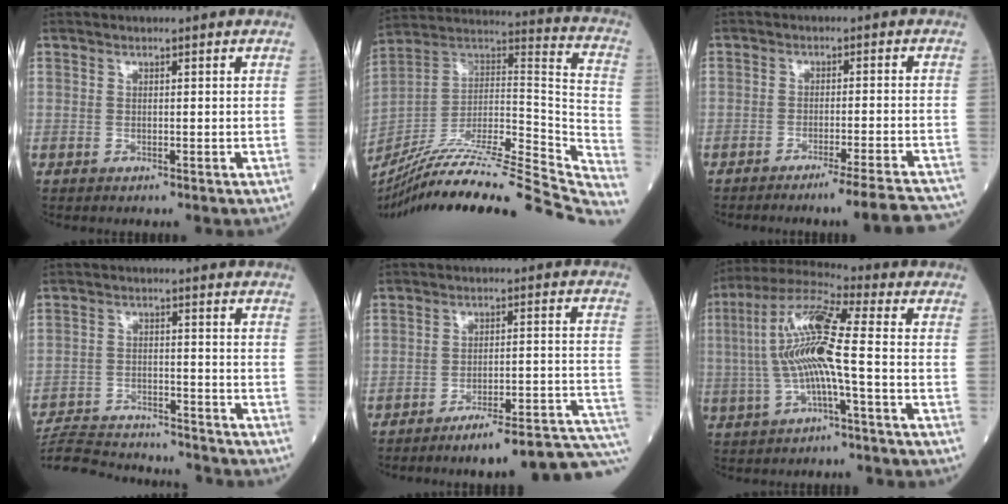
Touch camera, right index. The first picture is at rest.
{"total": 39.2, "force": [-34.2, 2.3, 19.0], "torque": [-0.229, -0.048, -0.499]}
{"total": 10.8, "force": [-9.9, -0.7, 4.3], "torque": [-0.026, 0.001, -0.133]}
{"total": 15.9, "force": [-15.2, 1.8, 4.3], "torque": [-0.088, -0.004, -0.228]}
{"total": 13.2, "force": [-10.5, 0.1, 8.1], "torque": [-0.060, 0.043, -0.145]}
{"total": 12.4, "force": [-0.7, 0.7, 12.4], "torque": [-0.254, 0.020, -0.022]}